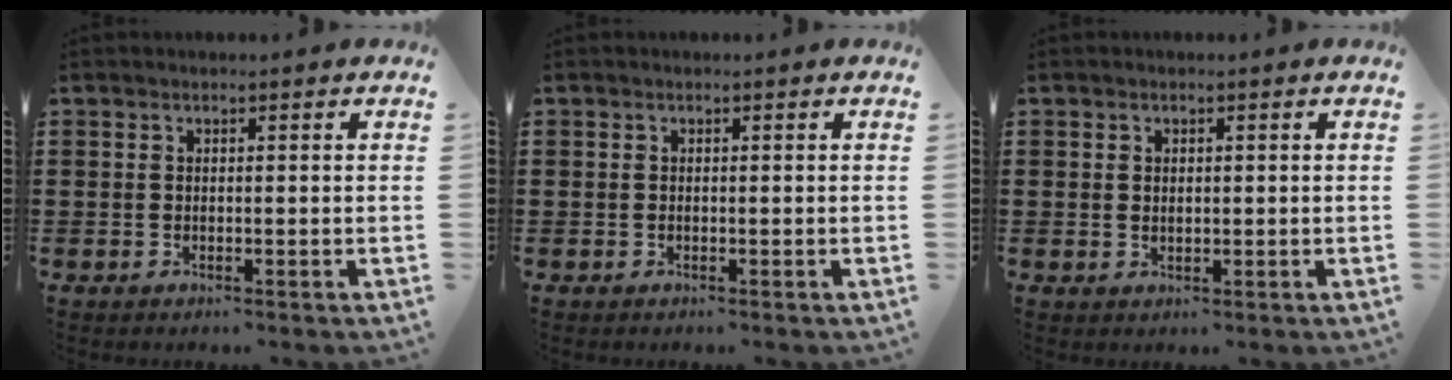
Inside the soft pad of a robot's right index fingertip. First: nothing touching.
{"total": 0.0}
{"total": 0.9, "force": [0.3, 0.6, 0.6], "torque": [-0.013, 0.006, 0.005]}